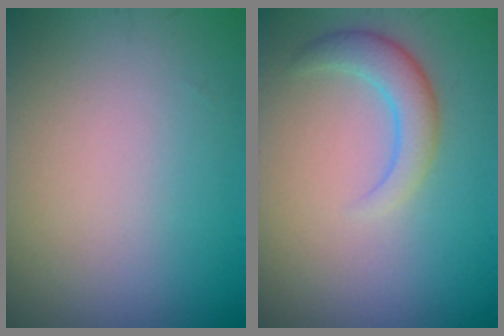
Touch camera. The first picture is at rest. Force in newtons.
{"total": 2.9, "press": 2.9, "slide": 0.1}